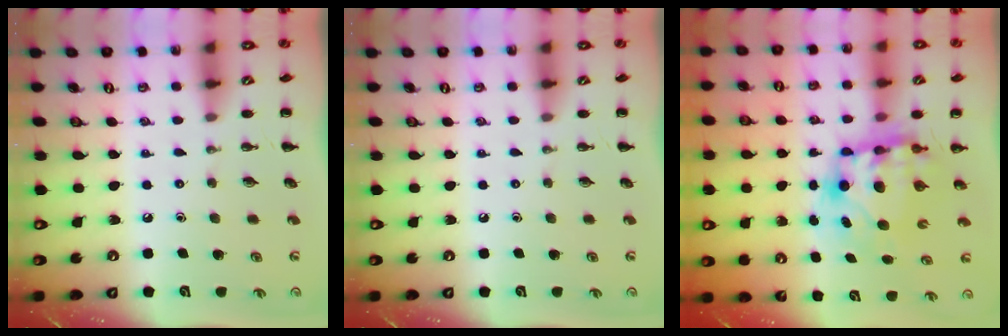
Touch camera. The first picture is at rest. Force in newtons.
{"total": 0.0}
{"total": 10.0, "press": 9.8, "slide": 2.4}